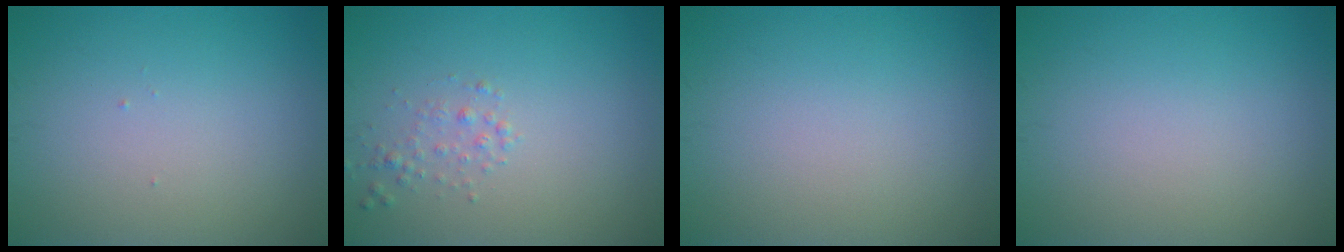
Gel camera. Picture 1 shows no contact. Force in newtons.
{"total": 1.2, "press": 1.2, "slide": 0.1}
{"total": 0.0}
{"total": 0.0}